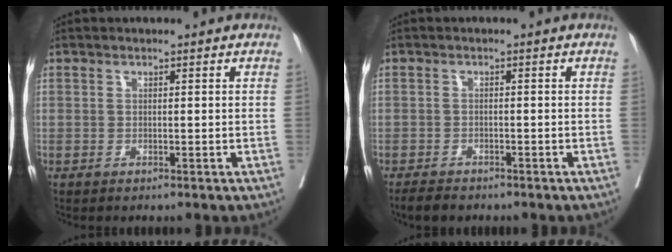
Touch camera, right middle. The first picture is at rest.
{"total": 3.0, "force": [-2.6, 1.1, 1.1], "torque": [-0.022, -0.005, -0.041]}